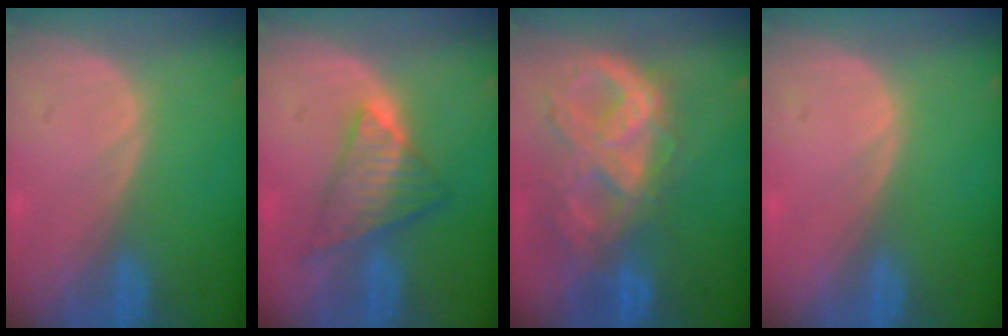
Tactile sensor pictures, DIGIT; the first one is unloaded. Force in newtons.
{"total": 6.8, "press": 6.5, "slide": 2.2}
{"total": 10.5, "press": 8.8, "slide": 5.7}
{"total": 0.0}